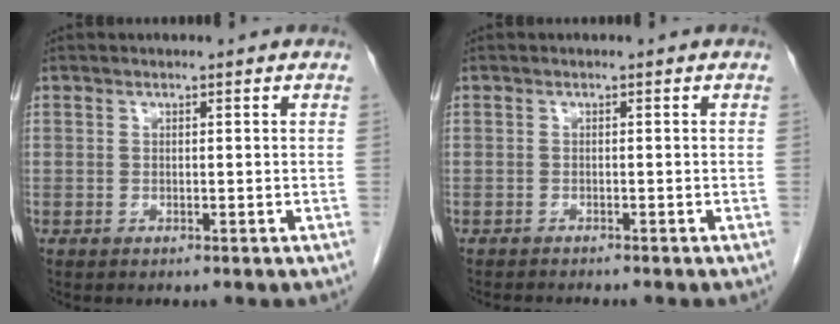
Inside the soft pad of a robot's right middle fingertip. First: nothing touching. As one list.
[{"total": 2.6, "force": [-2.5, 0.1, 0.8], "torque": [-0.010, -0.005, -0.035]}]